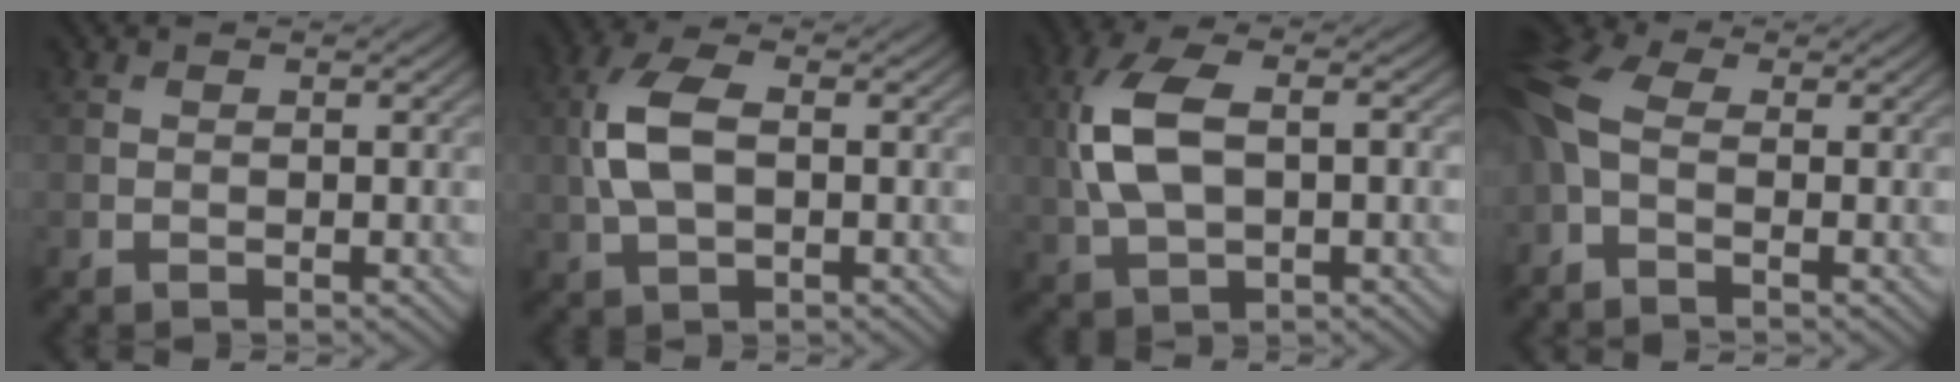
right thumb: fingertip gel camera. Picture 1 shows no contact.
{"total": 6.7, "force": [0.2, 3.5, 5.7], "torque": [-0.138, 0.010, -0.002]}
{"total": 9.5, "force": [0.6, 4.9, 8.1], "torque": [-0.188, 0.009, 0.007]}
{"total": 8.1, "force": [-0.9, 4.5, 6.7], "torque": [-0.189, 0.005, -0.027]}